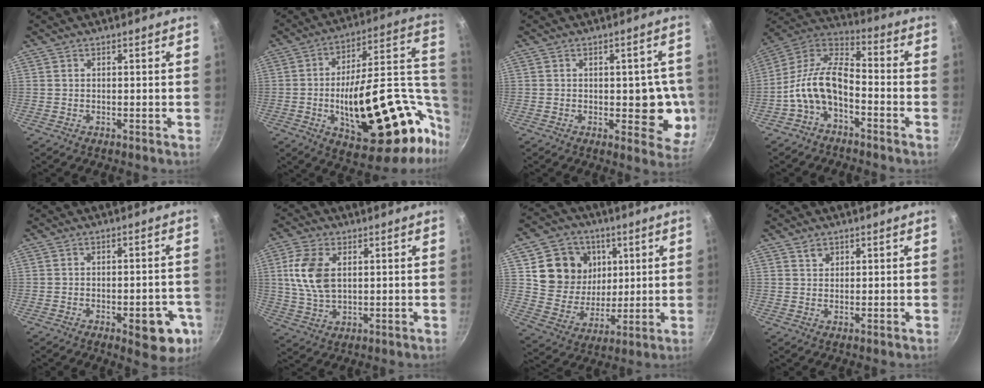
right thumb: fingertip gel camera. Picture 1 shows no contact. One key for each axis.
{"total": 32.9, "fx": -6.4, "fy": 15.3, "fz": 28.4, "tx": -0.376, "ty": 0.036, "tz": -0.074}
{"total": 10.6, "fx": -1.0, "fy": 5.2, "fz": 9.1, "tx": -0.053, "ty": -0.006, "tz": -0.014}
{"total": 12.7, "fx": -4.6, "fy": 6.9, "fz": 9.6, "tx": -0.181, "ty": 0.061, "tz": -0.105}
{"total": 10.2, "fx": -3.9, "fy": 4.5, "fz": 8.3, "tx": -0.065, "ty": 0.018, "tz": -0.043}
{"total": 9.9, "fx": 2.1, "fy": 5.9, "fz": 7.7, "tx": -0.148, "ty": -0.006, "tz": 0.042}
{"total": 14.9, "fx": 4.8, "fy": 12.9, "fz": 5.7, "tx": -0.066, "ty": -0.020, "tz": 0.091}
{"total": 1.9, "fx": 1.1, "fy": 1.4, "fz": 0.7, "tx": -0.005, "ty": -0.001, "tz": 0.018}